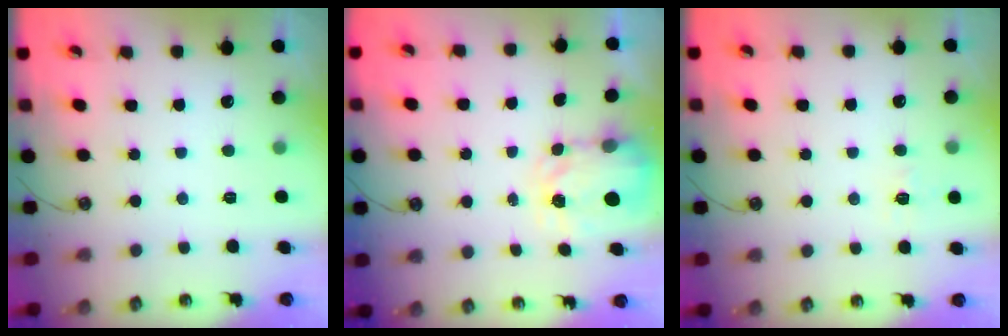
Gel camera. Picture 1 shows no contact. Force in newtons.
{"total": 3.7, "press": 3.7, "slide": 0.5}
{"total": 6.3, "press": 6.3, "slide": 0.6}